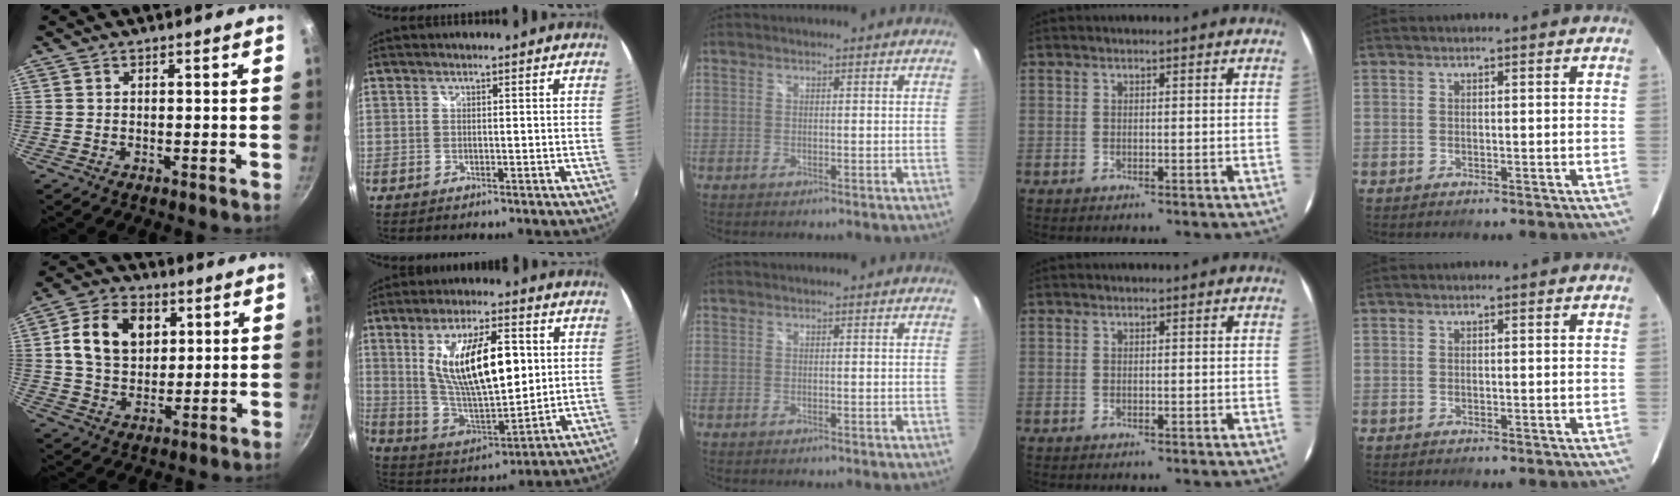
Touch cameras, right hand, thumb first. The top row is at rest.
{"thumb": {"total": 12.7, "force": [3.3, 9.4, 7.9], "torque": [-0.117, 0.000, 0.050]}, "index": {"total": 18.5, "force": [4.4, 6.7, 16.7], "torque": [-0.295, -0.003, 0.091]}}